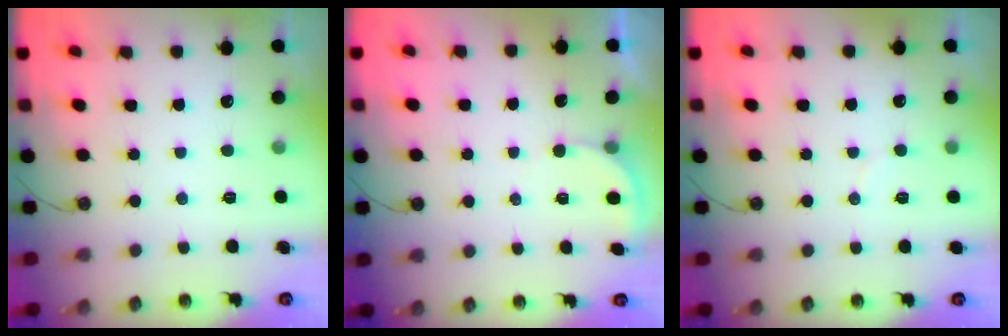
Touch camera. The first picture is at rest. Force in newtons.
{"total": 2.5, "press": 2.5, "slide": 0.3}
{"total": 4.2, "press": 4.2, "slide": 0.2}